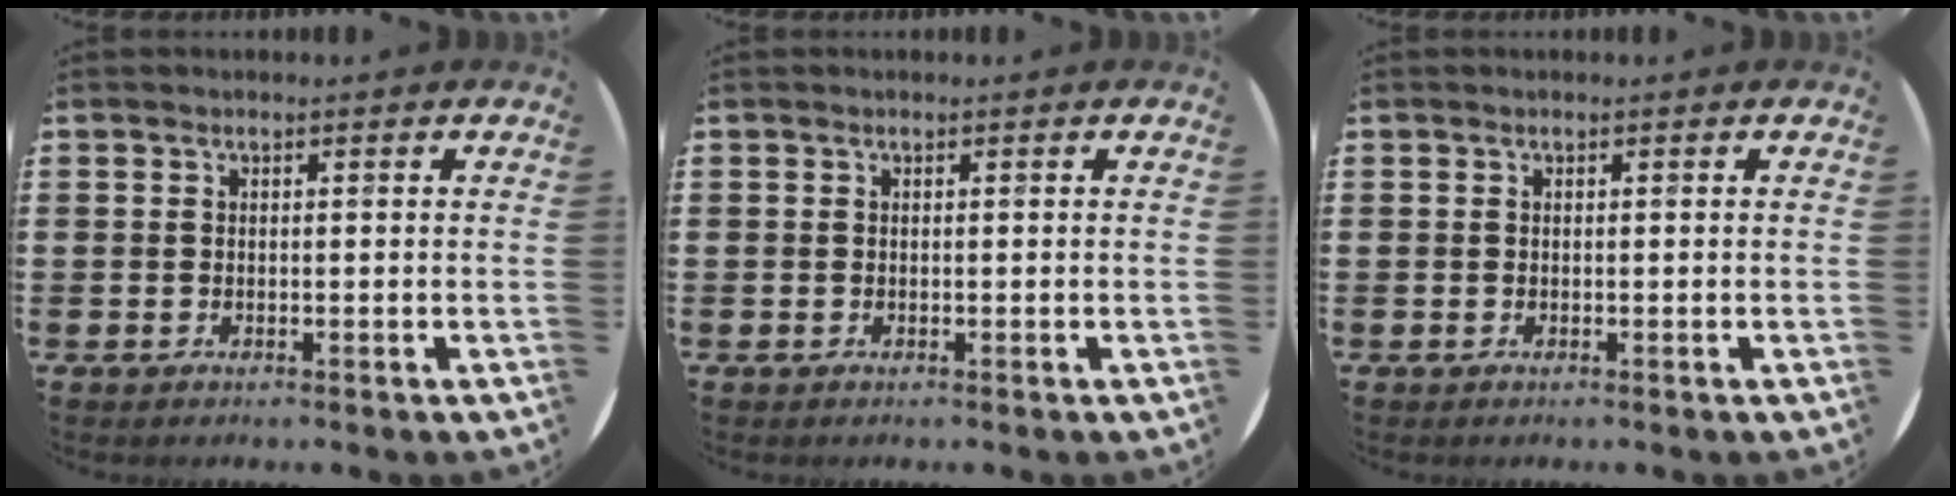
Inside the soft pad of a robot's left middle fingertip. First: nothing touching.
{"total": 0.0}
{"total": 0.0}